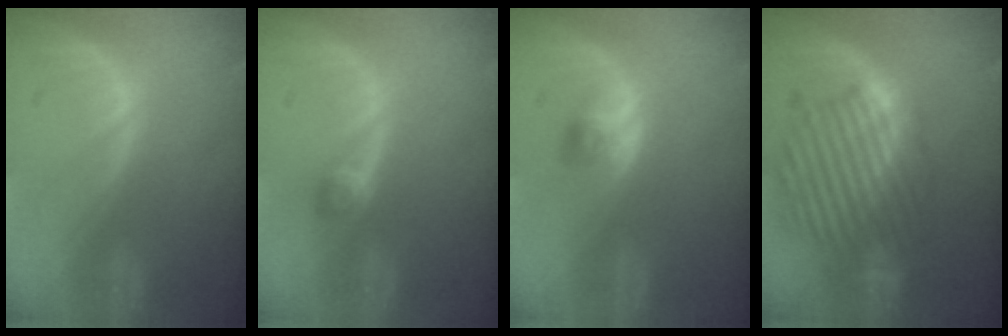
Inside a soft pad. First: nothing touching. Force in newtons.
{"total": 2.0, "press": 1.7, "slide": 1.1}
{"total": 2.4, "press": 2.2, "slide": 0.7}
{"total": 9.4, "press": 9.4, "slide": 0.2}